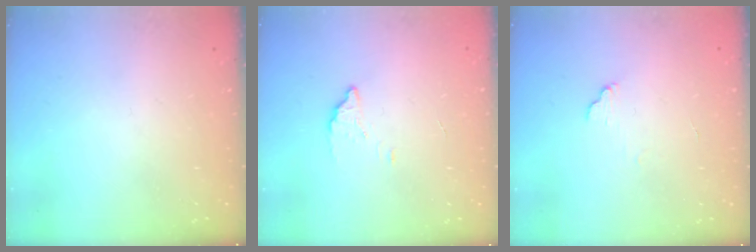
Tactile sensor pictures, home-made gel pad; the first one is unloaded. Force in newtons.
{"total": 2.1, "press": 2.1, "slide": 0.1}
{"total": 6.2, "press": 6.2, "slide": 0.3}